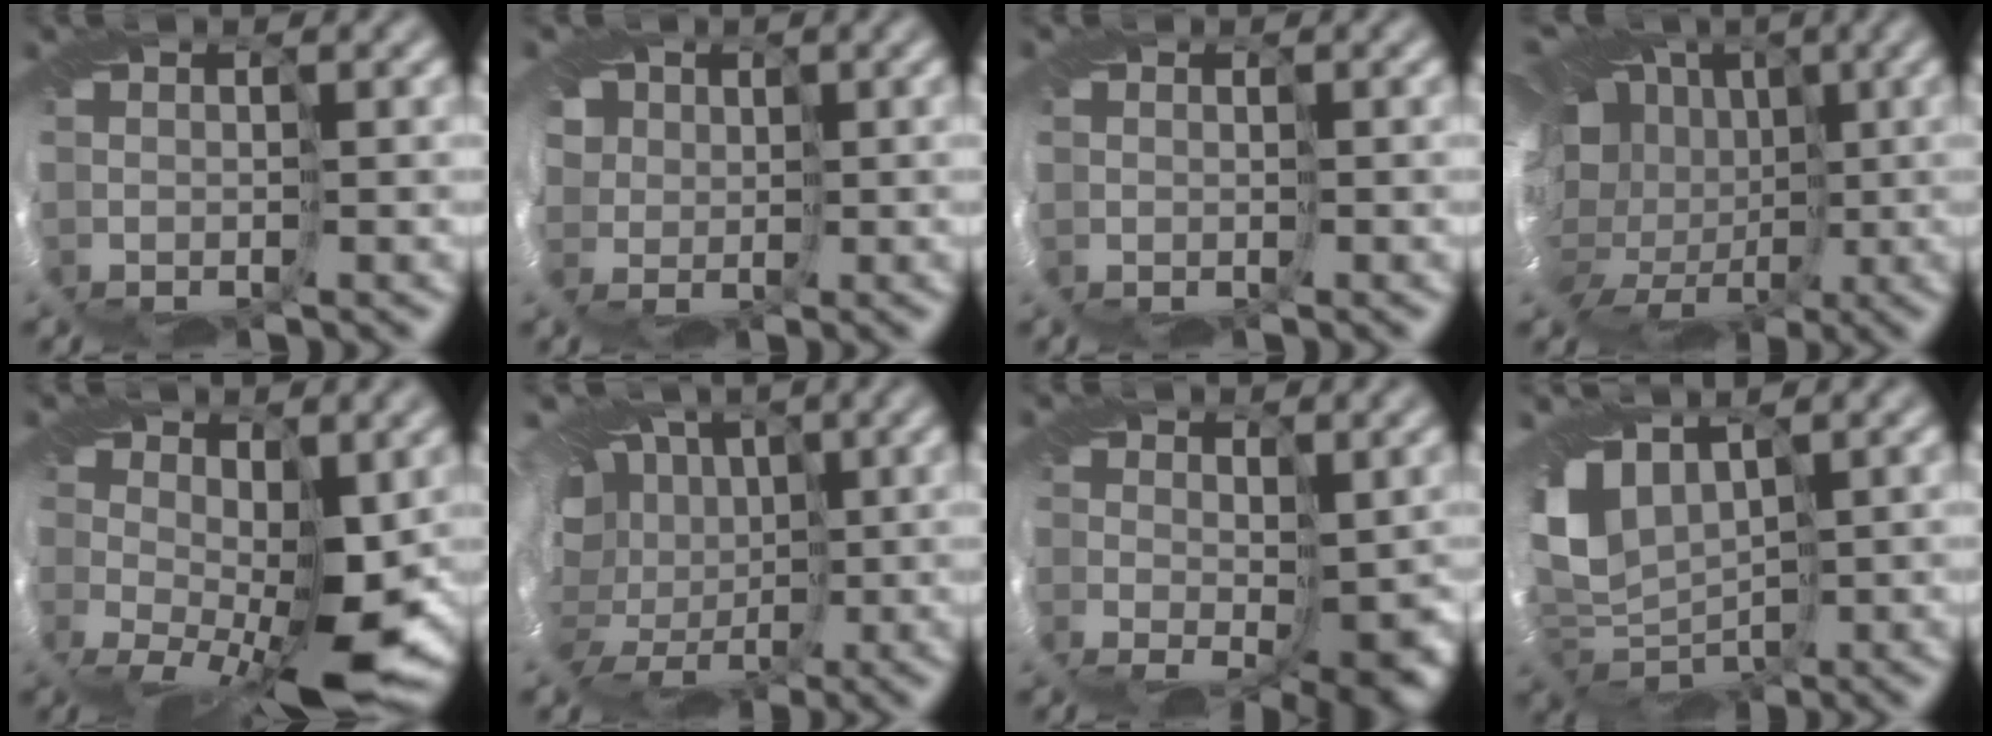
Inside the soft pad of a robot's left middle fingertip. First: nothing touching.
{"total": 6.9, "force": [3.0, 5.4, 3.1], "torque": [-0.062, 0.021, 0.034]}
{"total": 1.7, "force": [0.2, 1.6, 0.5], "torque": [-0.004, 0.000, 0.006]}
{"total": 18.2, "force": [-1.4, 14.6, 10.8], "torque": [-0.195, 0.002, -0.052]}
{"total": 7.5, "force": [-1.2, 3.5, 6.5], "torque": [-0.120, -0.028, -0.016]}
{"total": 16.2, "force": [1.0, 12.9, 9.7], "torque": [-0.182, 0.003, -0.004]}
{"total": 7.3, "force": [-0.6, 4.3, 5.8], "torque": [-0.097, -0.023, 0.003]}
{"total": 7.8, "force": [1.7, 5.6, 5.2], "torque": [-0.111, -0.018, 0.054]}